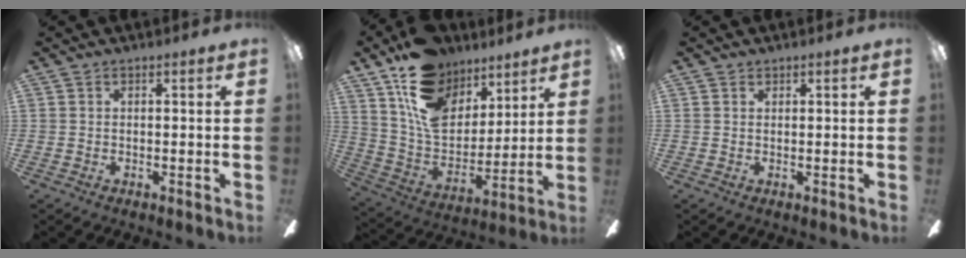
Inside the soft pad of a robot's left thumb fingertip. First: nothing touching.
{"total": 18.3, "force": [10.9, 11.9, 8.6], "torque": [-0.161, -0.056, 0.207]}
{"total": 0.8, "force": [0.7, 0.5, 0.1], "torque": [-0.002, 0.001, 0.013]}